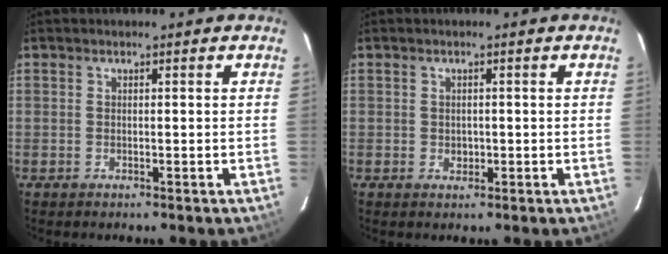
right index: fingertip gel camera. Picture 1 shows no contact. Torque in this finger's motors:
{"motor_torque": [0.08, 0.03, 0.09, 0.01]}